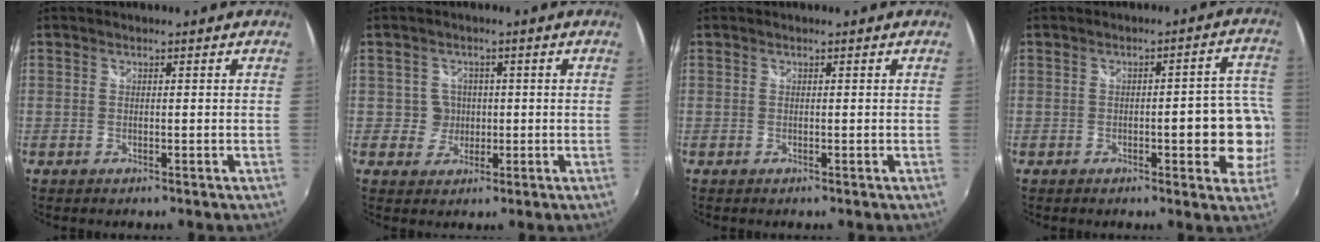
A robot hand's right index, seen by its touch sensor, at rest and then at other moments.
{"total": 3.6, "force": [-0.1, 3.6, 0.0], "torque": [0.001, 0.012, 0.001]}
{"total": 0.0}
{"total": 9.0, "force": [-2.0, 2.4, 8.4], "torque": [-0.111, 0.006, -0.016]}